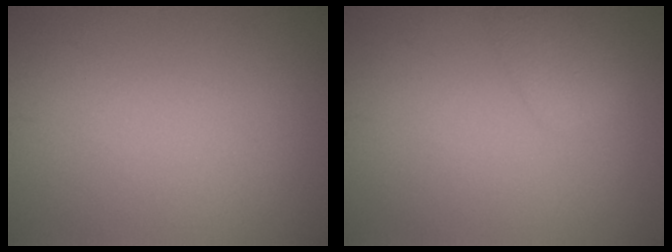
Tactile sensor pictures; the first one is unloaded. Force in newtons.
{"total": 1.8, "press": 1.8, "slide": 0.1}